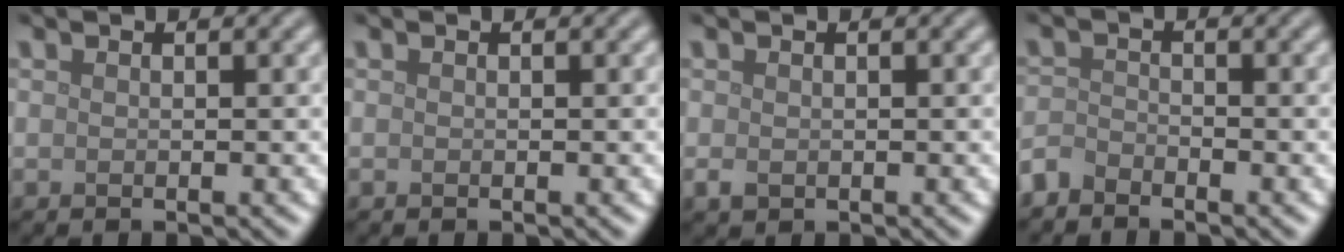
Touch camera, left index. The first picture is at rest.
{"total": 0.0}
{"total": 1.0, "force": [-0.2, 0.8, 0.6], "torque": [-0.012, -0.005, -0.004]}
{"total": 2.0, "force": [-1.9, 0.6, 0.2], "torque": [-0.006, 0.000, -0.048]}